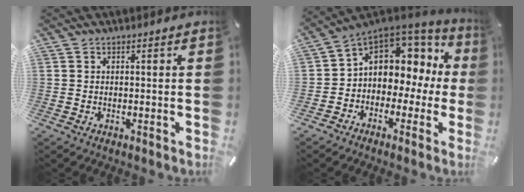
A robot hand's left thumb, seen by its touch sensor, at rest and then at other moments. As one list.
[{"total": 8.8, "force": [2.8, 7.3, 4.1], "torque": [-0.075, -0.023, 0.054]}]